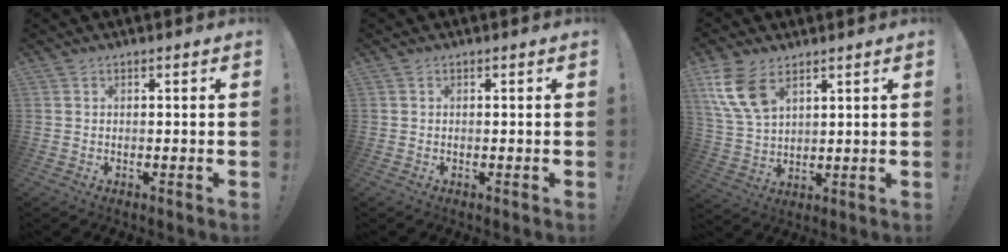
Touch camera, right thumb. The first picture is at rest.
{"total": 0.0}
{"total": 11.3, "force": [6.3, 6.3, 6.9], "torque": [-0.143, -0.023, 0.123]}